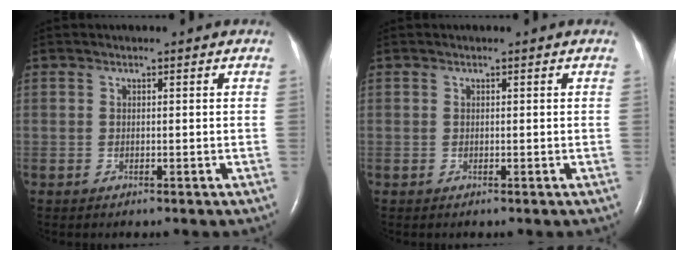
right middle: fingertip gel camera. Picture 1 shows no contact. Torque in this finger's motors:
{"motor_torque": [0.01, 0.07, 0.00, 0.00]}